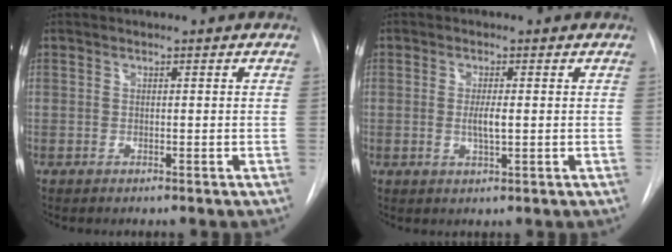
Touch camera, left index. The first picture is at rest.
{"total": 2.5, "force": [-0.1, 0.4, 2.5], "torque": [-0.048, -0.002, 0.000]}